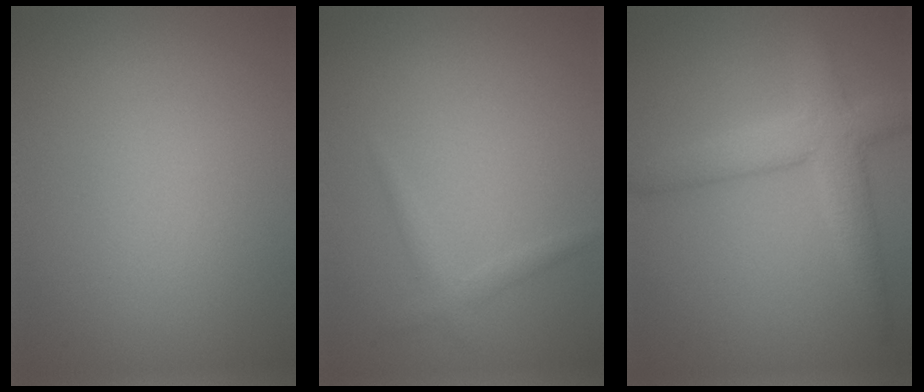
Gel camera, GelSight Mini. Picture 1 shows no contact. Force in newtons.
{"total": 1.2, "press": 1.2, "slide": 0.0}
{"total": 5.1, "press": 5.1, "slide": 0.3}